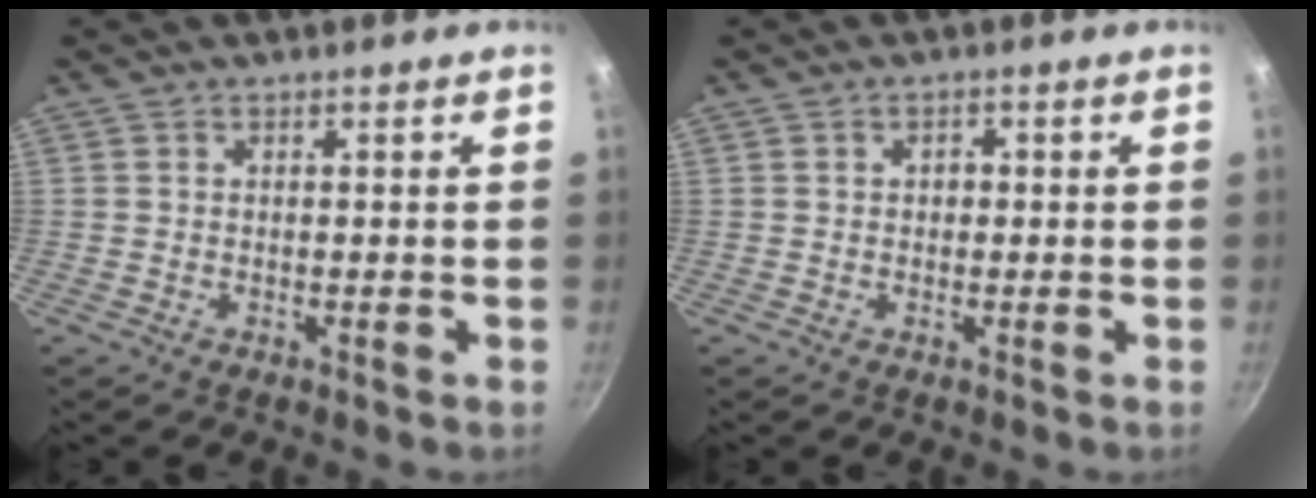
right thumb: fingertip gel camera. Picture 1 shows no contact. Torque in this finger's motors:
{"motor_torque": [-0.52, 0.23, -0.35, 0.17, -0.01]}